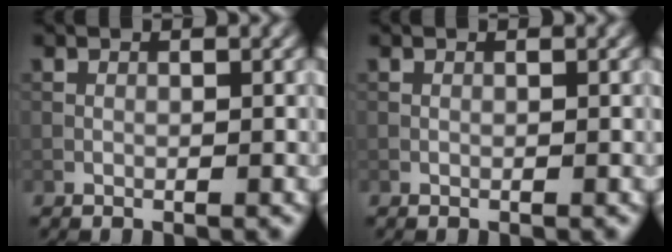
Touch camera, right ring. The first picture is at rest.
{"total": 0.0}